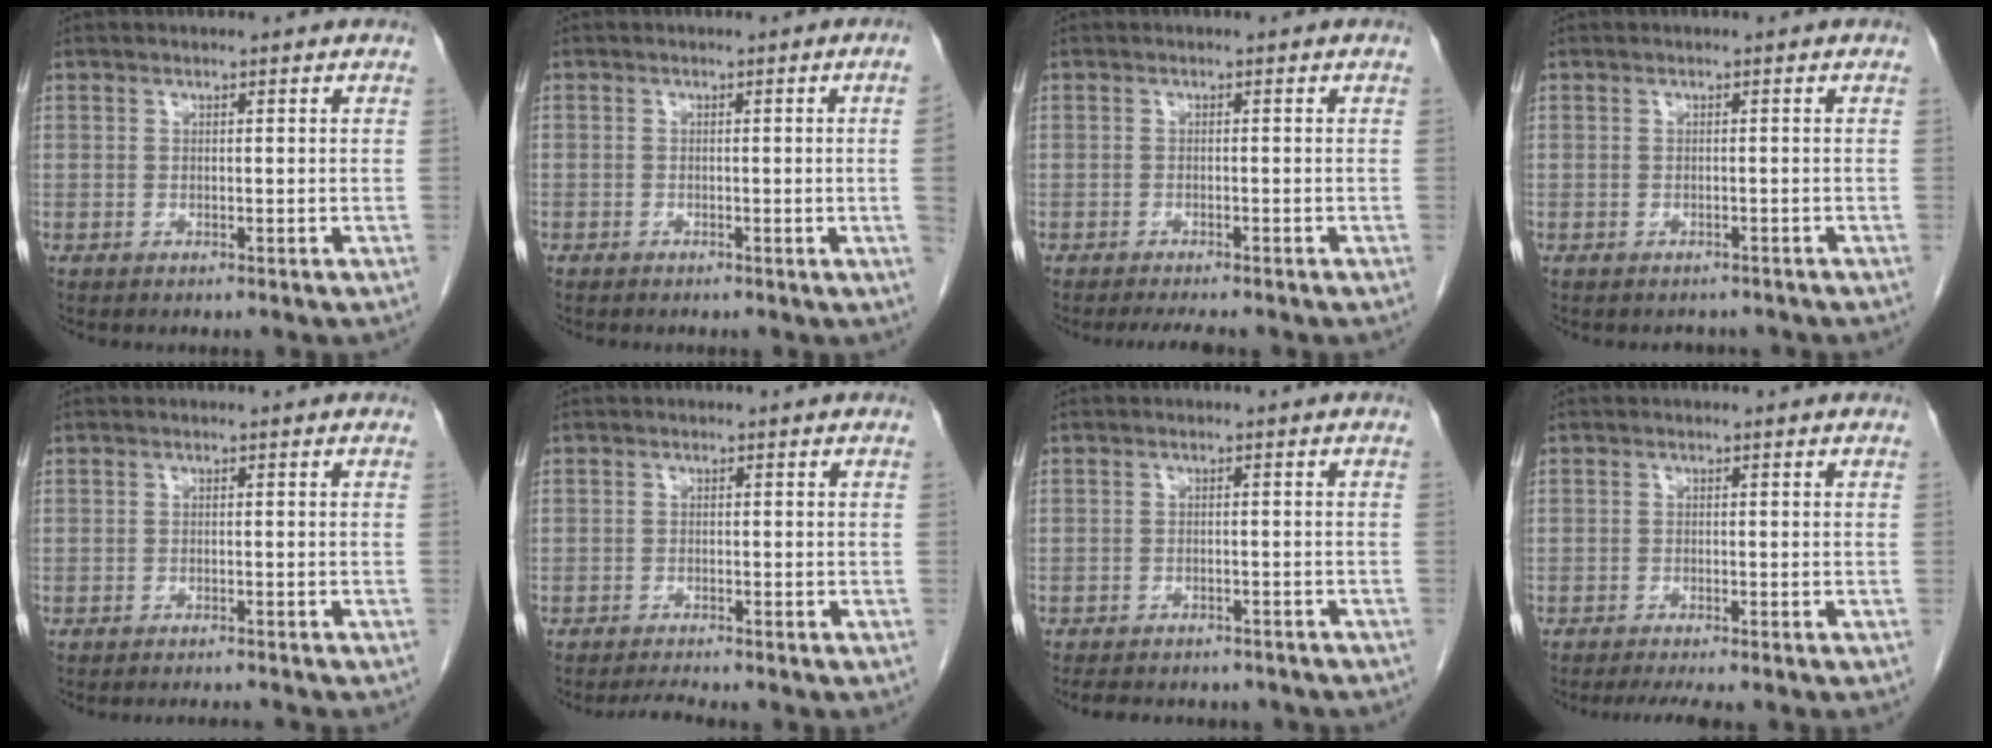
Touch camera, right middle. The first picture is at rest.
{"total": 2.2, "force": [-0.4, -0.8, 2.0], "torque": [-0.020, 0.001, -0.006]}
{"total": 3.6, "force": [-3.1, 0.4, 1.8], "torque": [-0.026, -0.009, -0.043]}
{"total": 2.2, "force": [-2.0, 0.9, 0.2], "torque": [-0.007, -0.002, -0.026]}
{"total": 2.8, "force": [-2.7, -0.7, 0.4], "torque": [-0.005, -0.011, -0.035]}
{"total": 1.9, "force": [-1.7, -0.7, 0.3], "torque": [-0.017, -0.014, -0.029]}
{"total": 11.5, "force": [-9.9, 4.0, 4.2], "torque": [-0.076, 0.000, -0.111]}
{"total": 3.6, "force": [-3.0, -0.2, 2.0], "torque": [-0.030, -0.010, -0.046]}